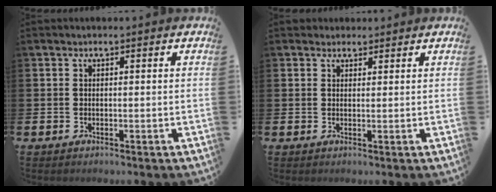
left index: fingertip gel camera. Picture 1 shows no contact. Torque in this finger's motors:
{"motor_torque": [0.99, -1.15, 0.30, 0.00]}